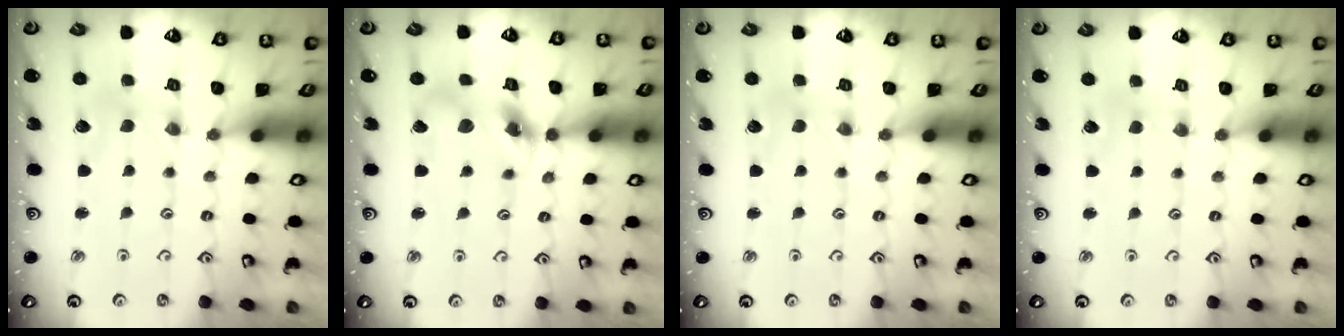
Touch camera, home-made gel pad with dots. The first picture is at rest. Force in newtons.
{"total": 11.4, "press": 11.3, "slide": 1.5}
{"total": 0.8, "press": 0.8, "slide": 0.2}
{"total": 2.5, "press": 2.4, "slide": 0.4}